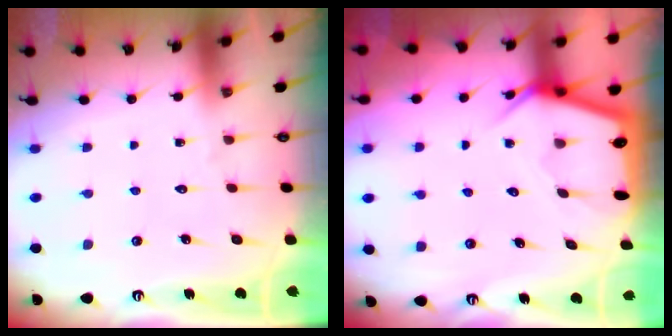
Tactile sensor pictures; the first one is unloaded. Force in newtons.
{"total": 5.0, "press": 5.0, "slide": 0.4}